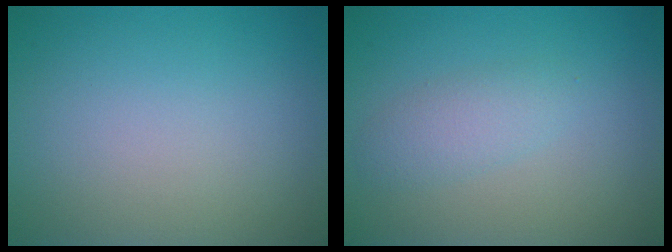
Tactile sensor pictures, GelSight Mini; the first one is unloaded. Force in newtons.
{"total": 2.0, "press": 2.0, "slide": 0.1}